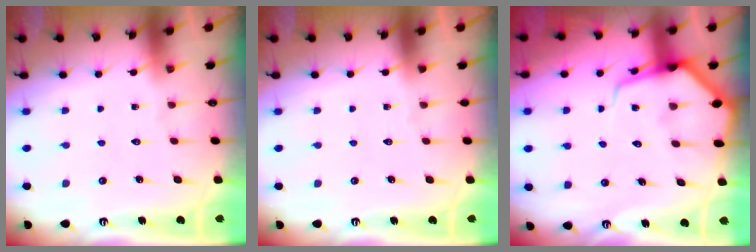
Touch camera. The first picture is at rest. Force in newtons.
{"total": 0.0}
{"total": 8.1, "press": 8.0, "slide": 0.7}